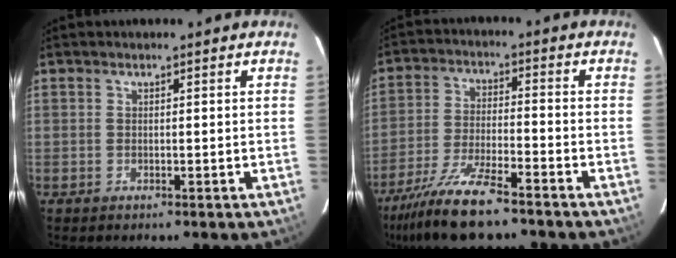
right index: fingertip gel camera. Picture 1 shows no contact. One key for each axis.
{"total": 11.0, "fx": -8.6, "fy": 1.1, "fz": 6.8, "tx": -0.129, "ty": -0.028, "tz": -0.153}